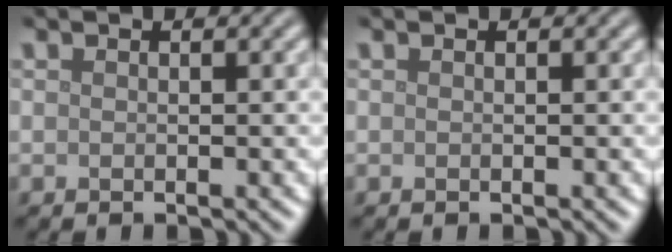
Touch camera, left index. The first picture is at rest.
{"total": 0.0}